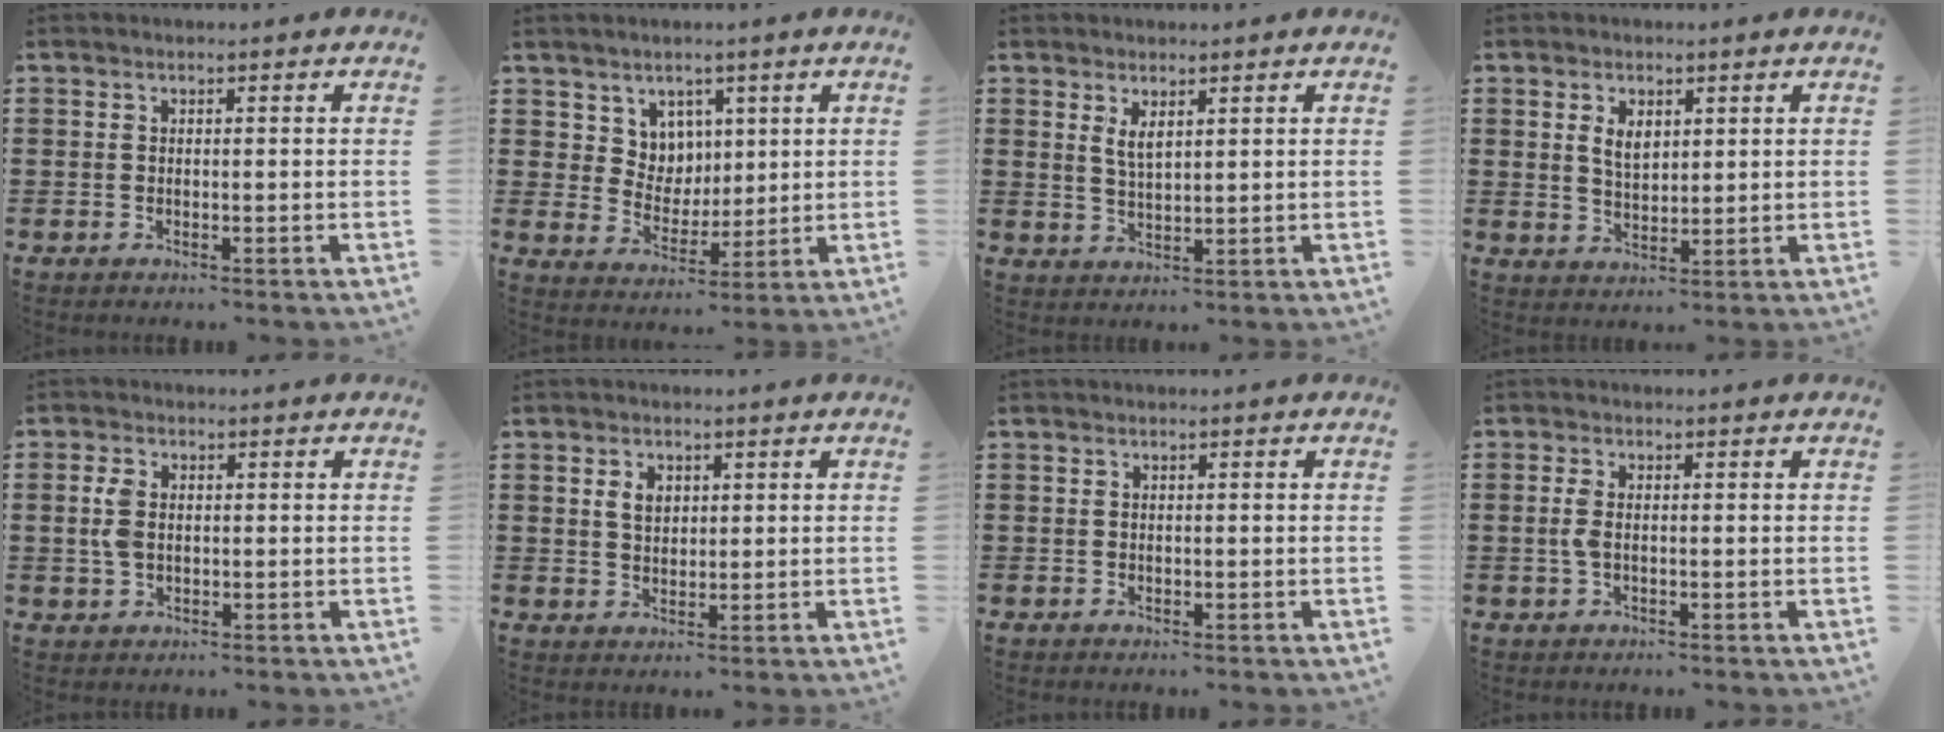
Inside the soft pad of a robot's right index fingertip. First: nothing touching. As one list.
[{"total": 5.8, "force": [3.3, 4.7, 0.3], "torque": [-0.037, 0.001, 0.063]}, {"total": 2.5, "force": [1.5, 0.8, 1.8], "torque": [-0.038, 0.003, 0.026]}, {"total": 3.2, "force": [1.4, 1.9, 2.1], "torque": [-0.040, 0.004, 0.023]}, {"total": 3.7, "force": [0.4, 2.3, 2.8], "torque": [-0.075, 0.003, 0.002]}, {"total": 2.8, "force": [1.0, 2.0, 1.7], "torque": [-0.041, 0.008, 0.018]}, {"total": 0.0}, {"total": 2.3, "force": [-0.2, 0.9, 2.1], "torque": [-0.056, -0.005, -0.008]}]